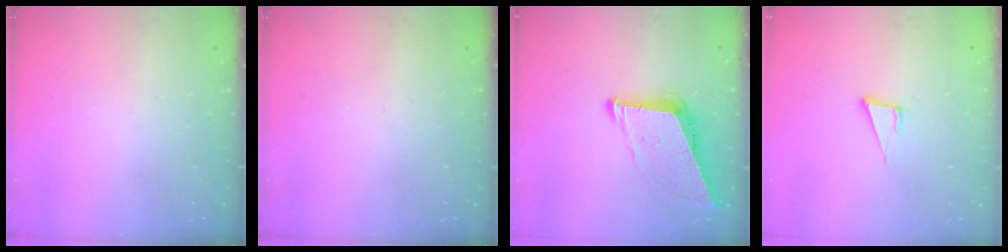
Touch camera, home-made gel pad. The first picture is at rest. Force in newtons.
{"total": 0.0}
{"total": 9.3, "press": 9.0, "slide": 2.3}
{"total": 5.4, "press": 4.4, "slide": 3.1}